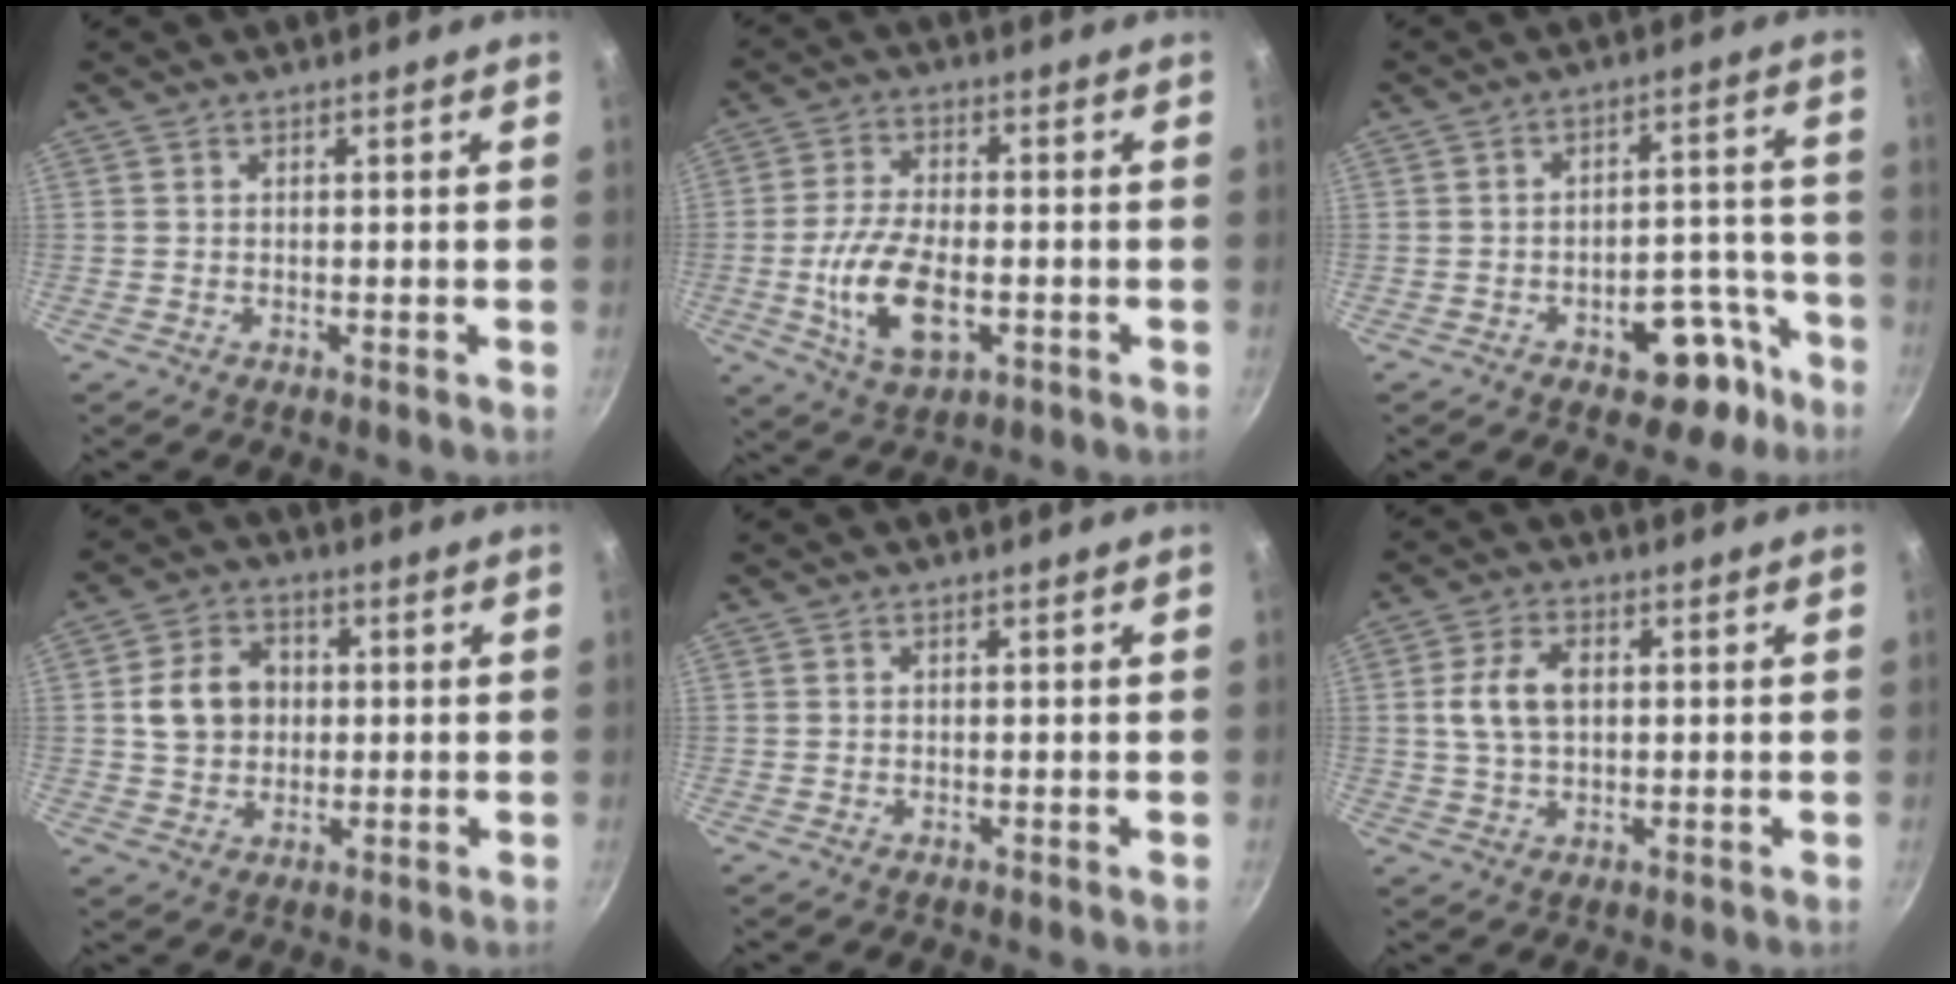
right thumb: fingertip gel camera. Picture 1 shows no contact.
{"total": 12.0, "force": [-2.7, 6.1, 9.9], "torque": [-0.187, 0.006, -0.045]}
{"total": 10.3, "force": [-5.9, 5.5, 6.5], "torque": [-0.053, 0.058, -0.074]}
{"total": 9.0, "force": [0.9, 7.4, 5.1], "torque": [-0.066, 0.009, 0.011]}
{"total": 0.0}
{"total": 7.2, "force": [1.0, 4.4, 5.6], "torque": [-0.111, 0.008, 0.020]}